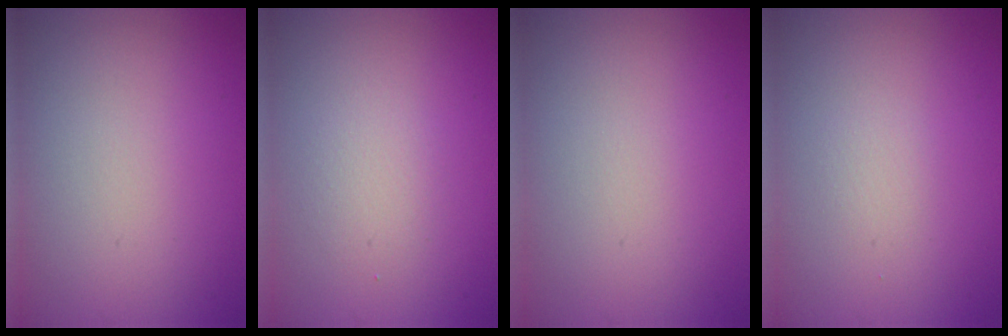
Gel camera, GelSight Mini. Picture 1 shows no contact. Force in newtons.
{"total": 1.5, "press": 1.5, "slide": 0.1}
{"total": 0.0}
{"total": 0.7, "press": 0.7, "slide": 0.1}